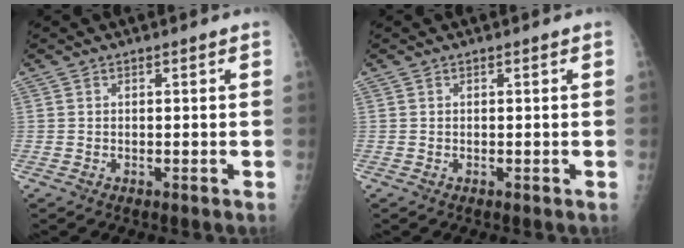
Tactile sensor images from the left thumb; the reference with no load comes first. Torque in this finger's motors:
{"motor_torque": [0.00, 0.00, -0.02, -0.02, 0.00]}